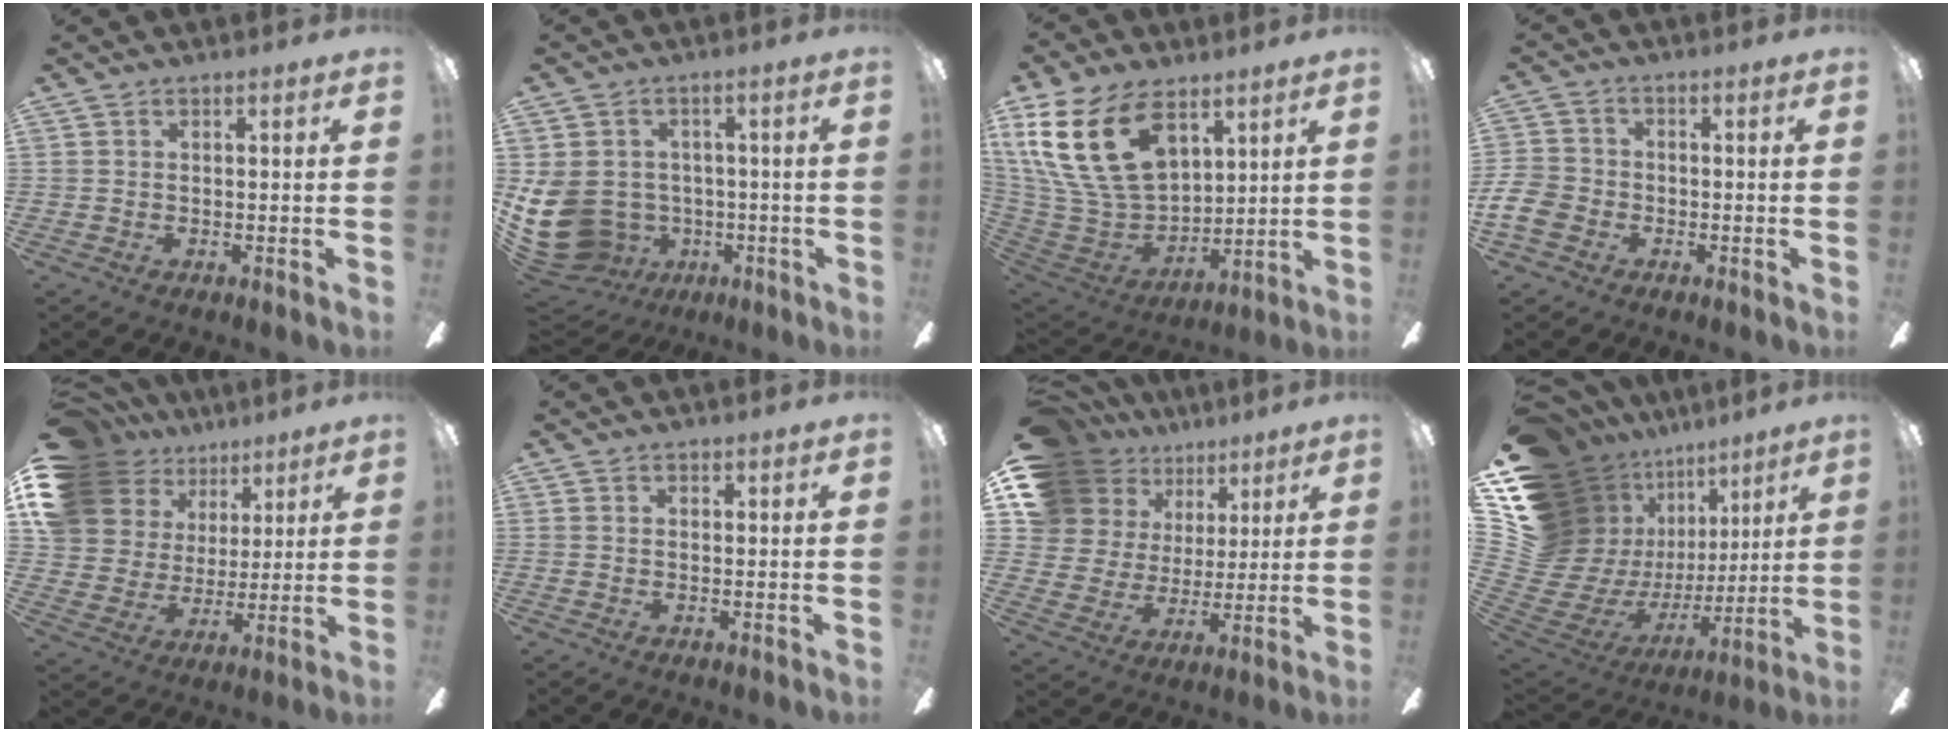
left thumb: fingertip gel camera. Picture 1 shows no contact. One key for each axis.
{"total": 13.8, "fx": -2.6, "fy": 11.9, "fz": 6.5, "tx": -0.164, "ty": 0.009, "tz": -0.040}
{"total": 24.1, "fx": 11.4, "fy": 15.0, "fz": 15.1, "tx": -0.334, "ty": -0.047, "tz": 0.207}
{"total": 7.2, "fx": -2.8, "fy": 5.8, "fz": 3.3, "tx": -0.084, "ty": 0.022, "tz": -0.052}
{"total": 18.6, "fx": 11.0, "fy": 13.2, "fz": 7.3, "tx": -0.156, "ty": -0.054, "tz": 0.216}
{"total": 0.5, "fx": 0.1, "fy": 0.5, "fz": 0.1, "tx": 0.007, "ty": -0.001, "tz": 0.000}
{"total": 16.8, "fx": 10.7, "fy": 11.9, "fz": 5.3, "tx": -0.120, "ty": -0.058, "tz": 0.215}
{"total": 20.4, "fx": 8.9, "fy": 15.8, "fz": 9.2, "tx": -0.197, "ty": -0.106, "tz": 0.218}